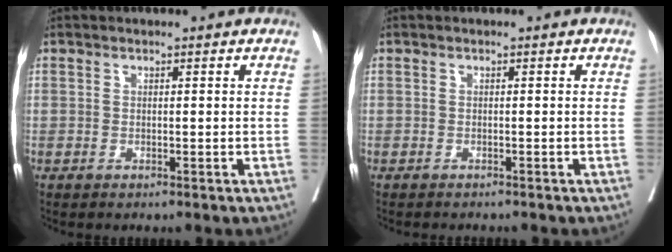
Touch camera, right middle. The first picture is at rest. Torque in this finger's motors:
{"motor_torque": [0.06, -0.13, 0.01, 0.00]}